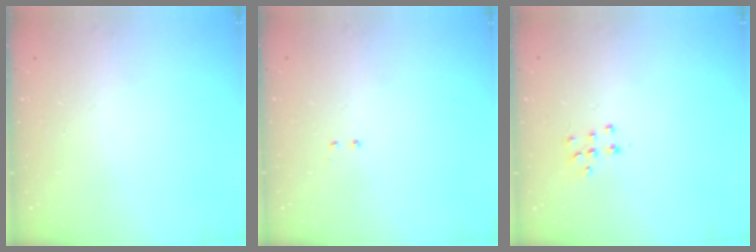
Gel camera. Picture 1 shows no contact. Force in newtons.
{"total": 0.5, "press": 0.5, "slide": 0.3}
{"total": 7.0, "press": 7.0, "slide": 0.3}